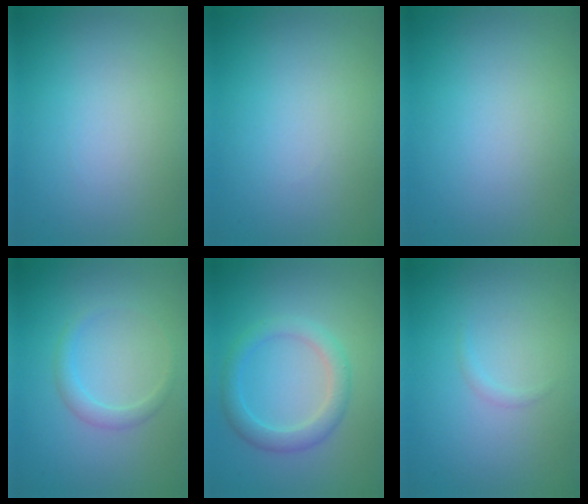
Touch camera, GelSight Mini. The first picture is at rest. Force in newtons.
{"total": 0.0}
{"total": 0.0}
{"total": 1.5, "press": 1.5, "slide": 0.2}
{"total": 2.8, "press": 2.8, "slide": 0.1}
{"total": 0.5, "press": 0.5, "slide": 0.1}